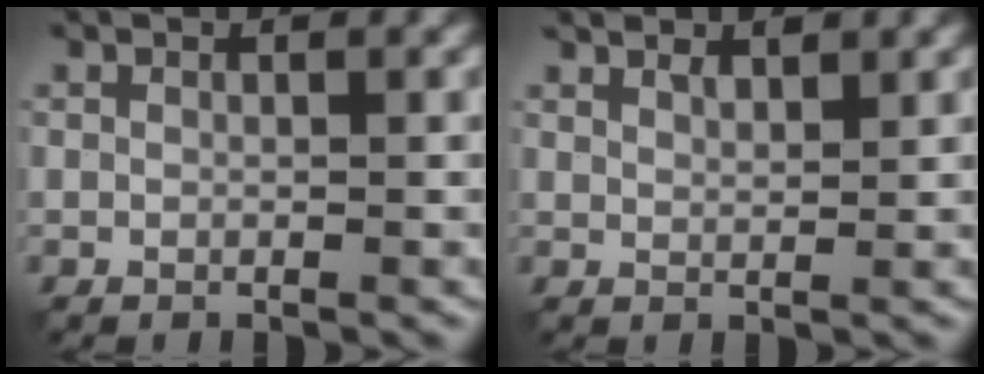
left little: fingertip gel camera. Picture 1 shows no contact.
{"total": 1.8, "force": [1.5, 0.5, 0.9], "torque": [-0.011, -0.004, 0.025]}